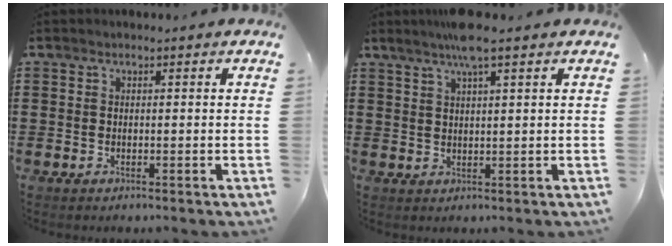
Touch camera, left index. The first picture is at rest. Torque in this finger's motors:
{"motor_torque": [1.52, -0.62, 0.55, 0.14]}